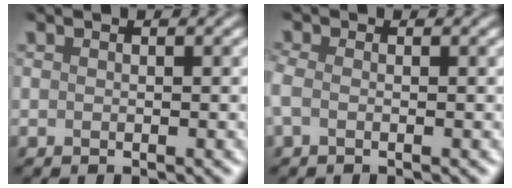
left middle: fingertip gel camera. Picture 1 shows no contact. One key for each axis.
{"total": 1.4, "fx": -1.3, "fy": -0.4, "fz": -0.2, "tx": -0.018, "ty": -0.006, "tz": -0.016}